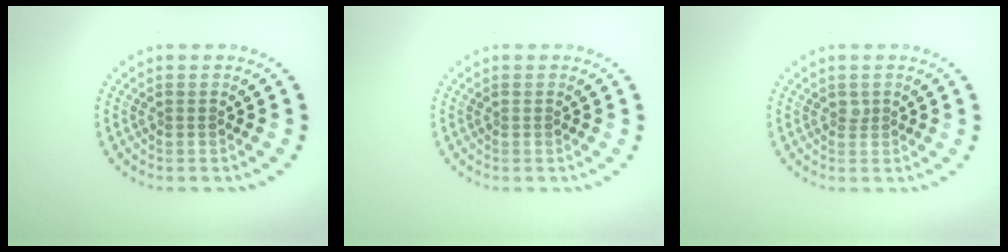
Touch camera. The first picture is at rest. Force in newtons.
{"total": 0.0}
{"total": 0.8, "press": 0.6, "slide": 0.5}